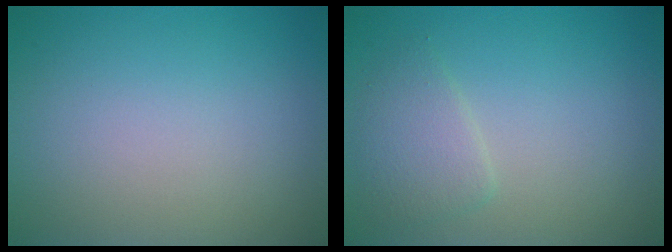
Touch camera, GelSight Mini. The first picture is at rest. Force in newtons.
{"total": 2.3, "press": 2.3, "slide": 0.1}